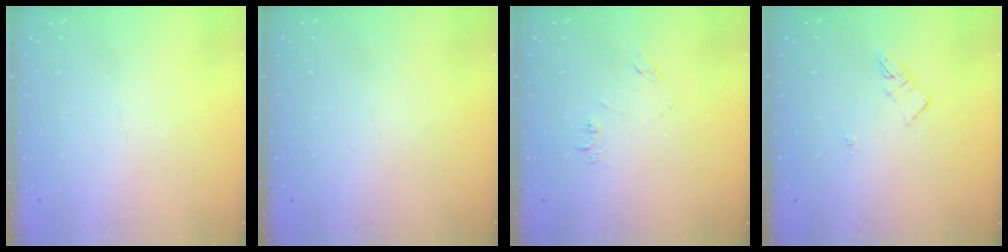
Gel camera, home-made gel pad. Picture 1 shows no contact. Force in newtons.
{"total": 0.0}
{"total": 7.9, "press": 7.9, "slide": 0.6}
{"total": 3.3, "press": 3.3, "slide": 0.3}